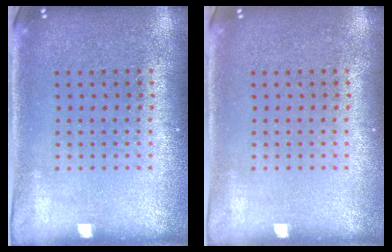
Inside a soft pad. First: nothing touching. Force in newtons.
{"total": 0.0}